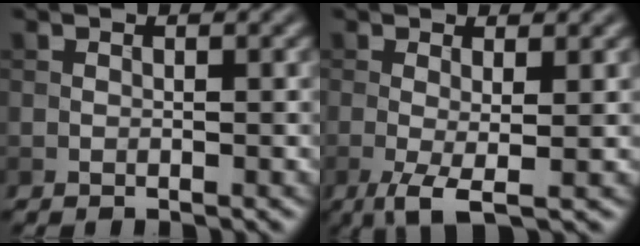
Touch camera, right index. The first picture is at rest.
{"total": 3.3, "force": [-0.9, 0.6, 3.1], "torque": [-0.065, -0.009, -0.016]}